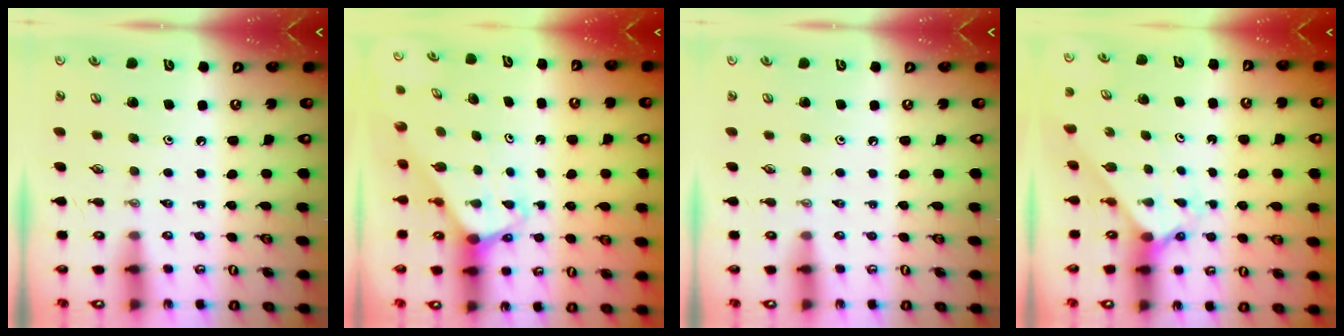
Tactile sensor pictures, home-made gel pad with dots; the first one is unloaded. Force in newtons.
{"total": 2.2, "press": 2.2, "slide": 0.1}
{"total": 0.0}
{"total": 1.9, "press": 1.9, "slide": 0.1}